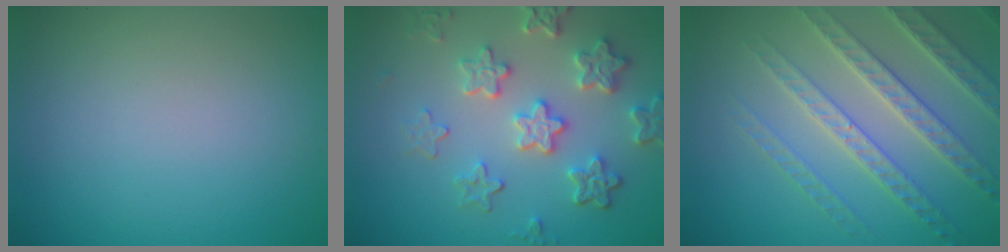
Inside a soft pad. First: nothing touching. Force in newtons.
{"total": 5.4, "press": 4.2, "slide": 3.3}
{"total": 6.1, "press": 4.9, "slide": 3.5}